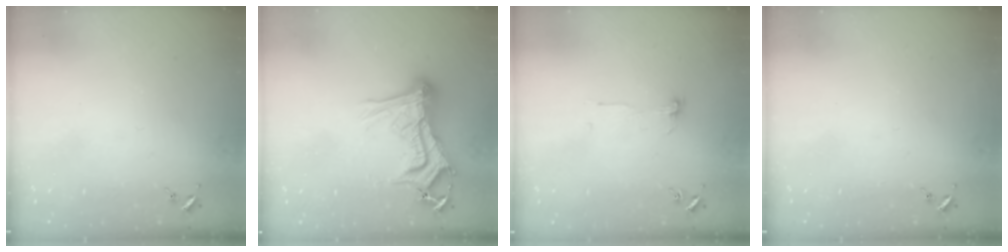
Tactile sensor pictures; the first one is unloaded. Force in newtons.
{"total": 17.4, "press": 17.3, "slide": 1.7}
{"total": 4.3, "press": 4.3, "slide": 0.5}
{"total": 0.0}